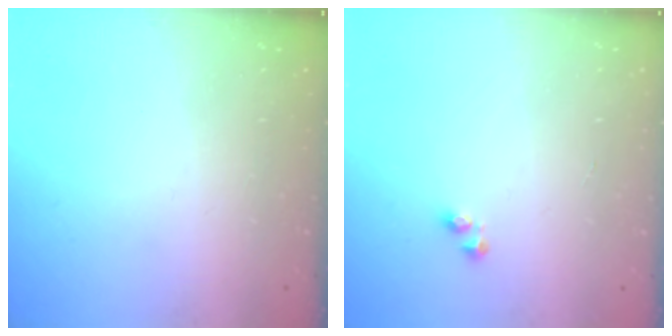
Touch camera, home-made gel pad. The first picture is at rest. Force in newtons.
{"total": 2.2, "press": 2.2, "slide": 0.3}